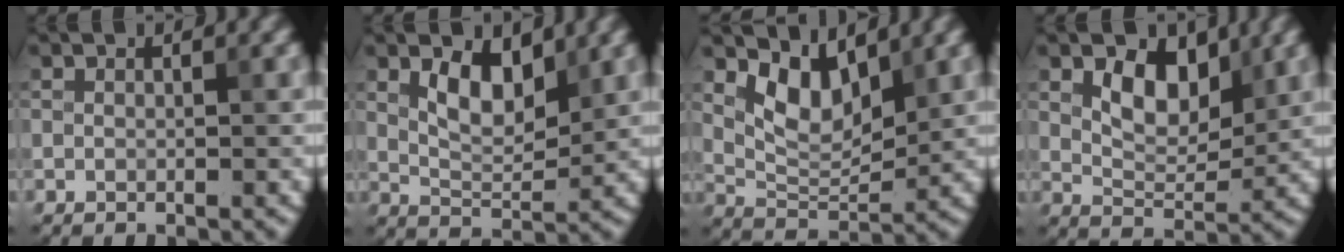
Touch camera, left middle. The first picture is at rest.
{"total": 4.2, "force": [1.9, 2.1, 3.1], "torque": [-0.058, -0.004, 0.034]}
{"total": 4.7, "force": [2.6, 2.4, 3.1], "torque": [-0.063, -0.012, 0.046]}
{"total": 5.0, "force": [2.0, 2.9, 3.5], "torque": [-0.062, -0.005, 0.030]}